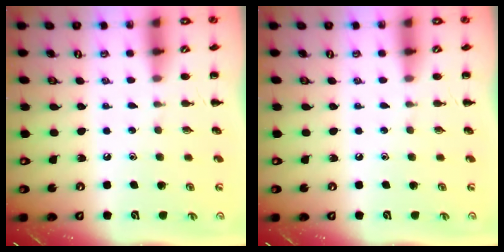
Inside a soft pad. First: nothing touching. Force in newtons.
{"total": 0.0}